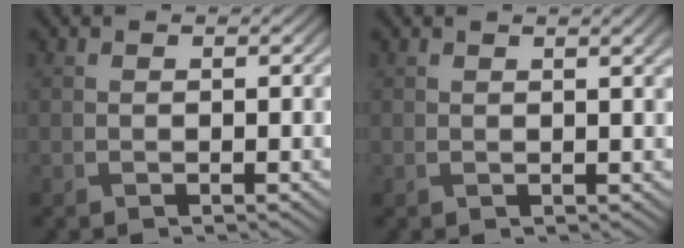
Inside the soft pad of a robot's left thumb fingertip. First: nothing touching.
{"total": 2.1, "force": [1.2, 0.4, 1.7], "torque": [-0.021, 0.005, 0.016]}